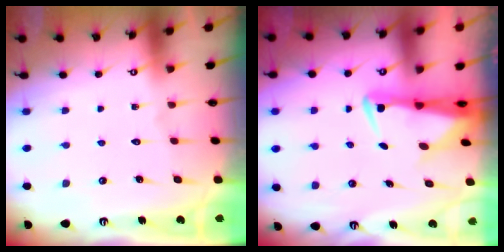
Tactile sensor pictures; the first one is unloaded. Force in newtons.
{"total": 3.4, "press": 3.3, "slide": 0.6}